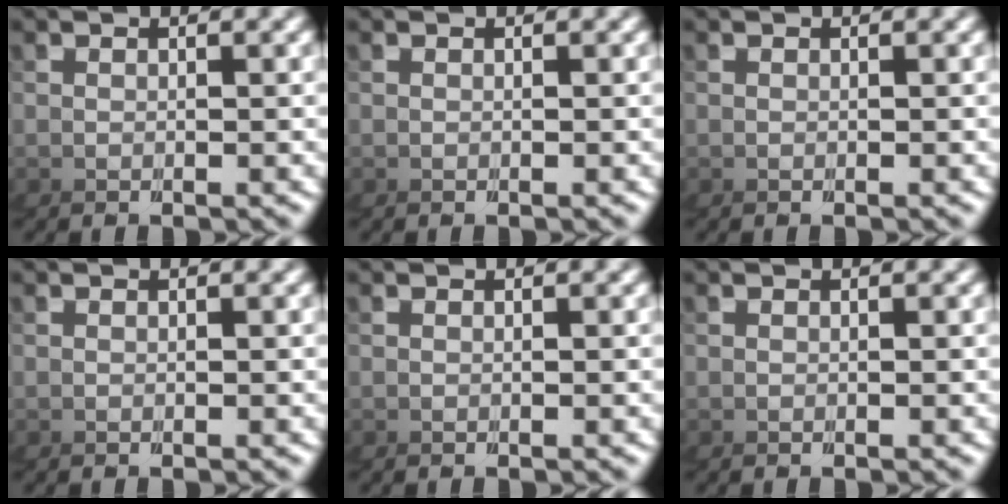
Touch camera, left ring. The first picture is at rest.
{"total": 0.0}
{"total": 0.0}
{"total": 0.0}
{"total": 0.0}
{"total": 0.0}